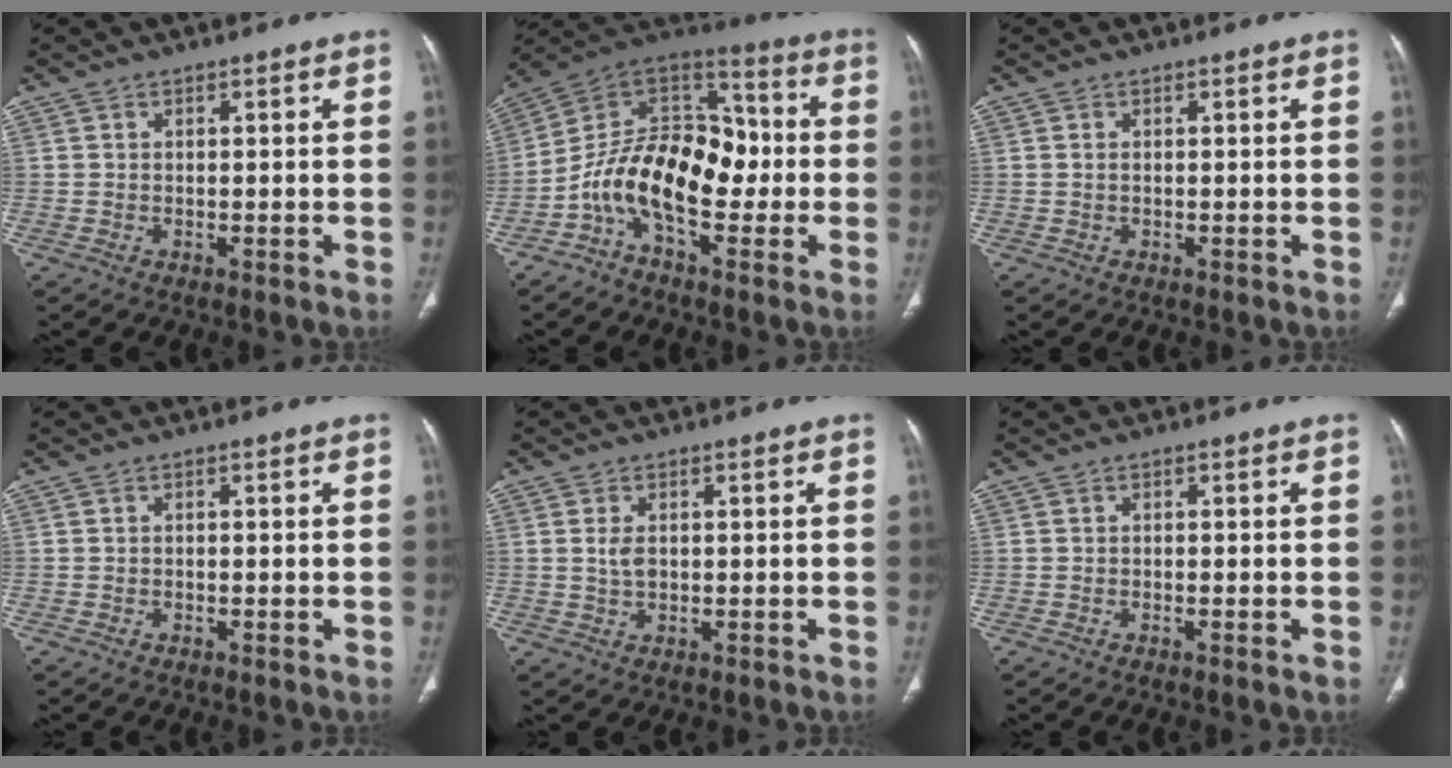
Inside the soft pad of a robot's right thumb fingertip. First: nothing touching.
{"total": 16.8, "force": [-4.1, 9.6, 13.2], "torque": [-0.197, 0.067, -0.079]}
{"total": 0.0}
{"total": 0.0}
{"total": 2.6, "force": [0.4, 1.6, 2.0], "torque": [-0.040, -0.001, 0.009]}
{"total": 0.6, "force": [-0.3, 0.0, 0.5], "torque": [-0.013, -0.002, -0.005]}